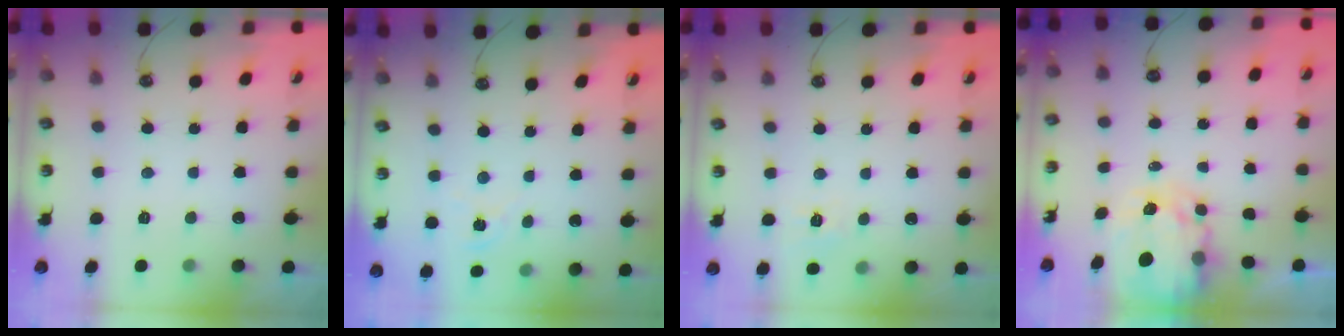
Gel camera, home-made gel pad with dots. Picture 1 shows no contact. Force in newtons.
{"total": 2.2, "press": 2.2, "slide": 0.3}
{"total": 6.5, "press": 6.4, "slide": 0.7}
{"total": 5.5, "press": 5.5, "slide": 0.5}